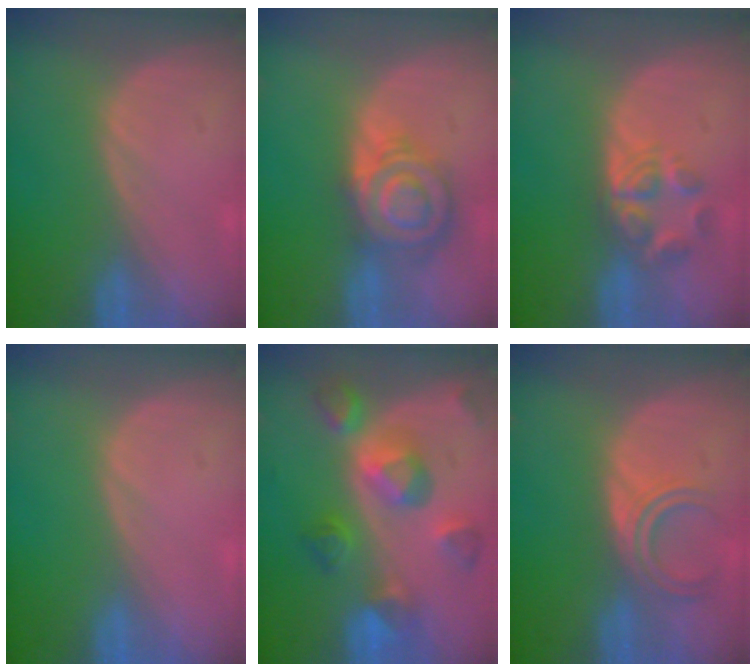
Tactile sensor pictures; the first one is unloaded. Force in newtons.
{"total": 7.8, "press": 7.8, "slide": 0.6}
{"total": 5.7, "press": 4.7, "slide": 3.2}
{"total": 0.0}
{"total": 10.3, "press": 9.1, "slide": 4.7}
{"total": 4.4, "press": 4.1, "slide": 1.6}